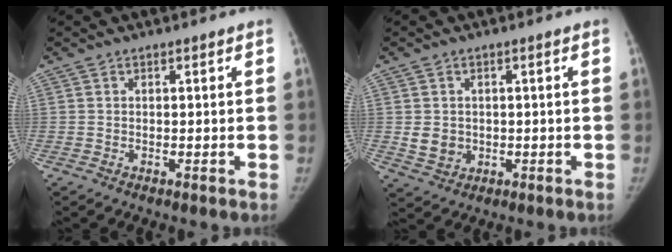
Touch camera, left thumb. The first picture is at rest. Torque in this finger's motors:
{"motor_torque": [0.40, 0.98, 0.62, -0.57, 0.00]}